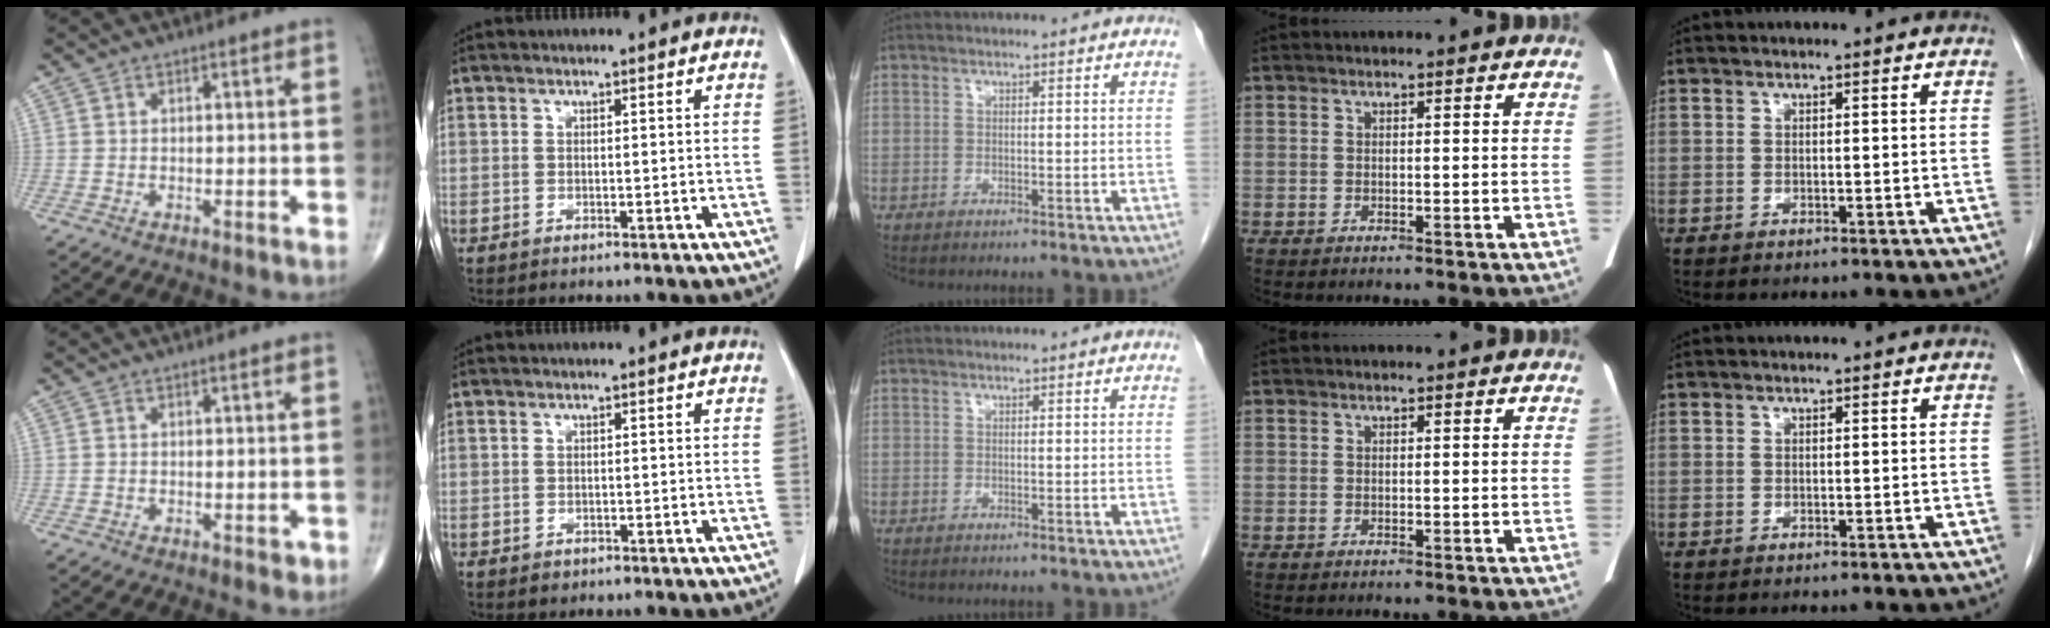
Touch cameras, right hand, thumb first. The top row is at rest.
{"thumb": {"total": 1.3, "force": [-0.5, 0.7, 1.0], "torque": [-0.009, -0.001, -0.006]}, "index": {"total": 0.9, "force": [-0.5, 0.8, 0.1], "torque": [-0.005, 0.003, -0.002]}}